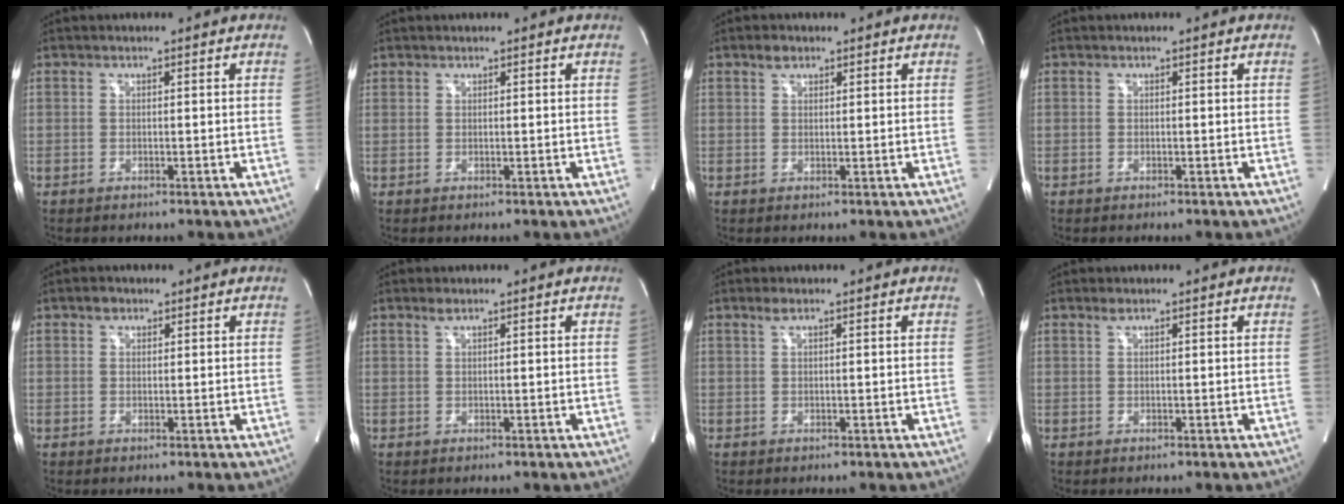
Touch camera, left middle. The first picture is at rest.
{"total": 0.6, "force": [0.5, 0.2, 0.0], "torque": [-0.007, 0.005, 0.010]}
{"total": 1.7, "force": [1.2, 0.9, 0.7], "torque": [-0.019, 0.005, 0.022]}
{"total": 0.0}
{"total": 1.4, "force": [0.9, 1.0, 0.4], "torque": [-0.010, 0.004, 0.014]}
{"total": 0.8, "force": [0.7, 0.0, 0.5], "torque": [-0.016, 0.003, 0.016]}
{"total": 1.1, "force": [0.8, 0.1, 0.8], "torque": [-0.023, 0.006, 0.017]}
{"total": 0.7, "force": [0.6, 0.0, 0.4], "torque": [-0.016, 0.003, 0.014]}